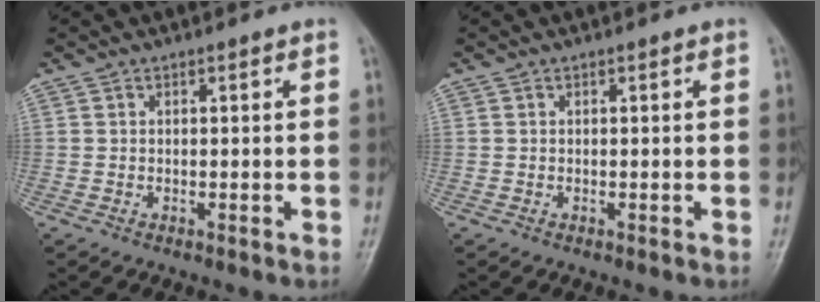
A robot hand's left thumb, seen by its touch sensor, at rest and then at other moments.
{"total": 0.0}